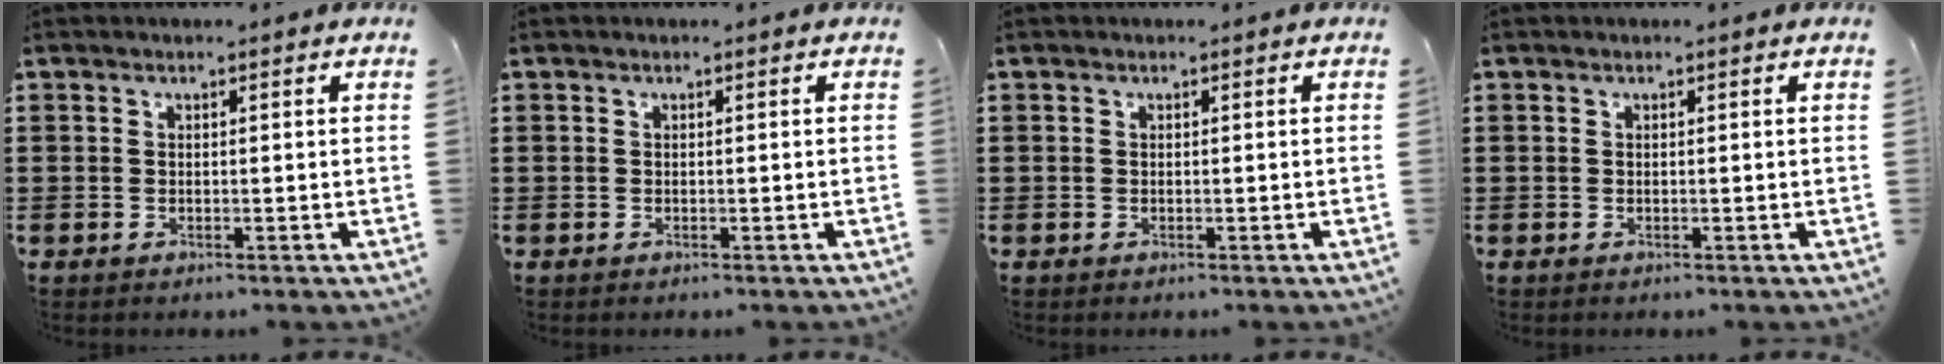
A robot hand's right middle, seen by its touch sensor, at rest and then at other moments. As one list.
[{"total": 0.0}, {"total": 0.0}, {"total": 0.0}]